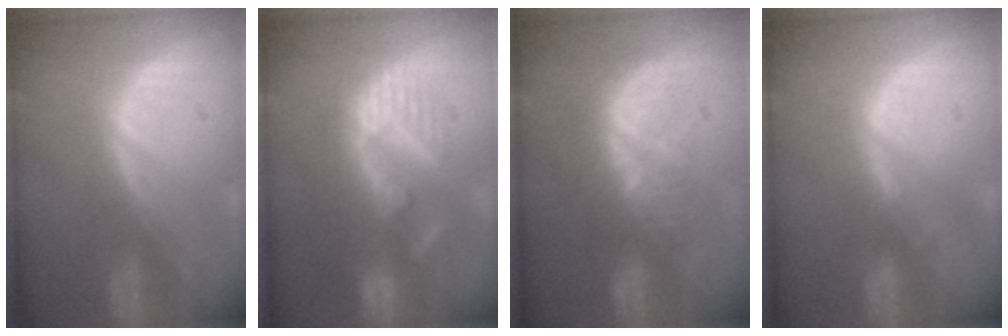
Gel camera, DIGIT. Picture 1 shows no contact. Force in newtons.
{"total": 10.8, "press": 9.8, "slide": 4.5}
{"total": 9.0, "press": 7.5, "slide": 5.0}
{"total": 1.3, "press": 1.3, "slide": 0.2}